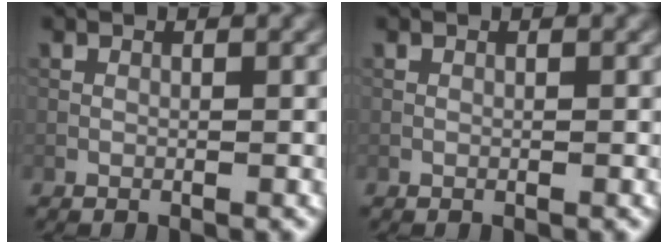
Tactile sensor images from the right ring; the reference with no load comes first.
{"total": 0.0}